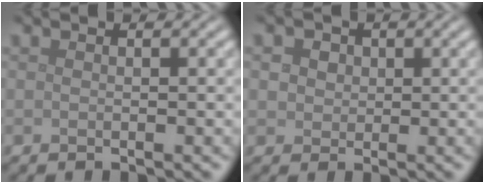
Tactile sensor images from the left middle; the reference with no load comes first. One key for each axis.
{"total": 3.8, "fx": 1.6, "fy": 2.9, "fz": 1.8, "tx": -0.033, "ty": 0.012, "tz": 0.016}